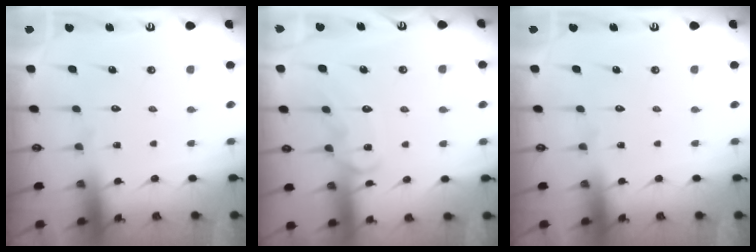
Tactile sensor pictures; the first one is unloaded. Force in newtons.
{"total": 10.9, "press": 10.8, "slide": 0.7}
{"total": 0.0}